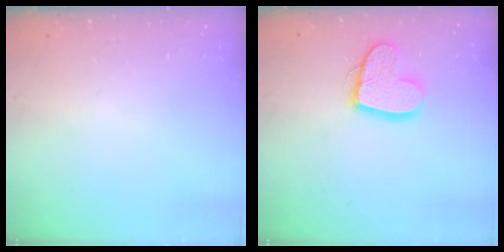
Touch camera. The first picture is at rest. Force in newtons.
{"total": 12.9, "press": 12.9, "slide": 1.0}